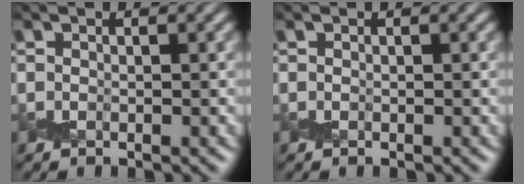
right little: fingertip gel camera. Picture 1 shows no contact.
{"total": 0.0}